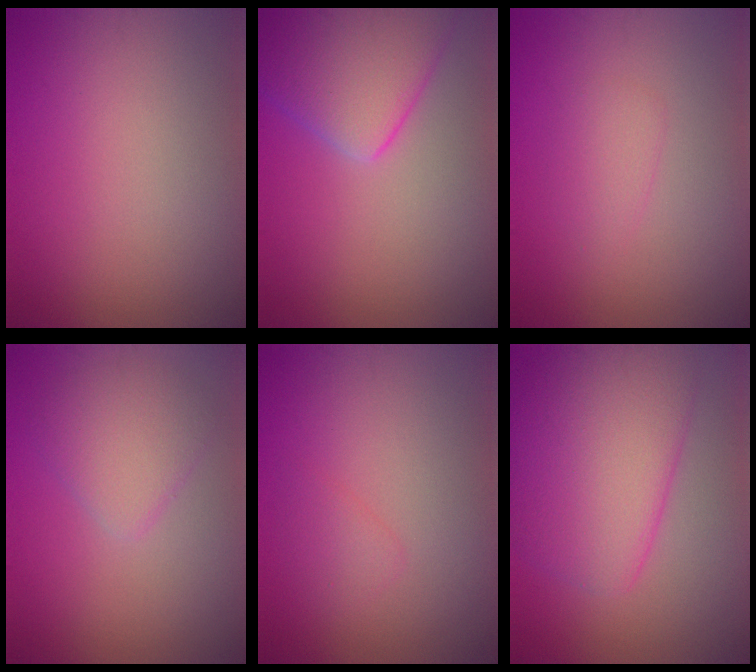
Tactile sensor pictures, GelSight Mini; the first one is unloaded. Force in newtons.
{"total": 6.9, "press": 6.8, "slide": 0.4}
{"total": 1.4, "press": 1.4, "slide": 0.1}
{"total": 3.0, "press": 3.0, "slide": 0.2}
{"total": 1.2, "press": 1.2, "slide": 0.0}
{"total": 8.1, "press": 8.1, "slide": 0.3}